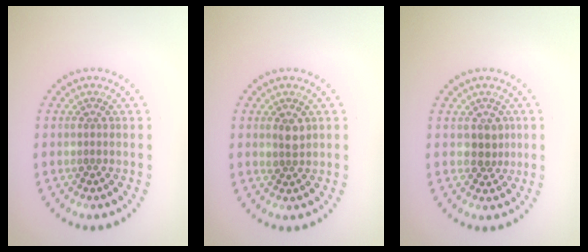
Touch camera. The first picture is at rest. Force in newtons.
{"total": 1.4, "press": 1.3, "slide": 0.6}
{"total": 1.9, "press": 1.5, "slide": 1.2}